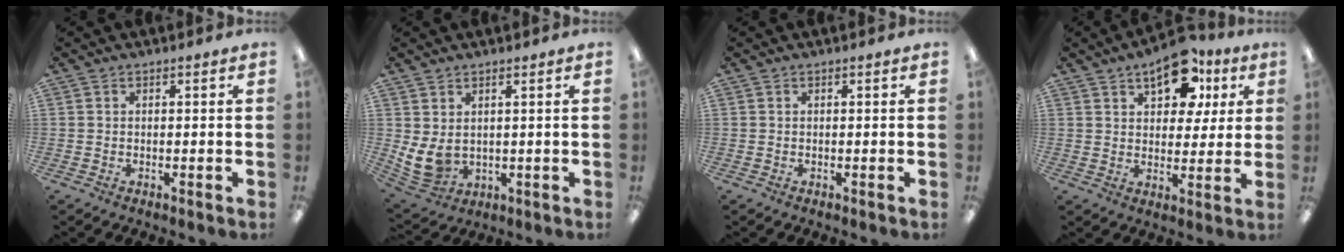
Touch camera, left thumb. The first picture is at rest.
{"total": 6.6, "force": [1.8, 4.7, 4.2], "torque": [-0.102, -0.019, 0.035]}
{"total": 0.0}
{"total": 13.5, "force": [7.4, 7.7, 8.2], "torque": [-0.097, -0.022, 0.125]}